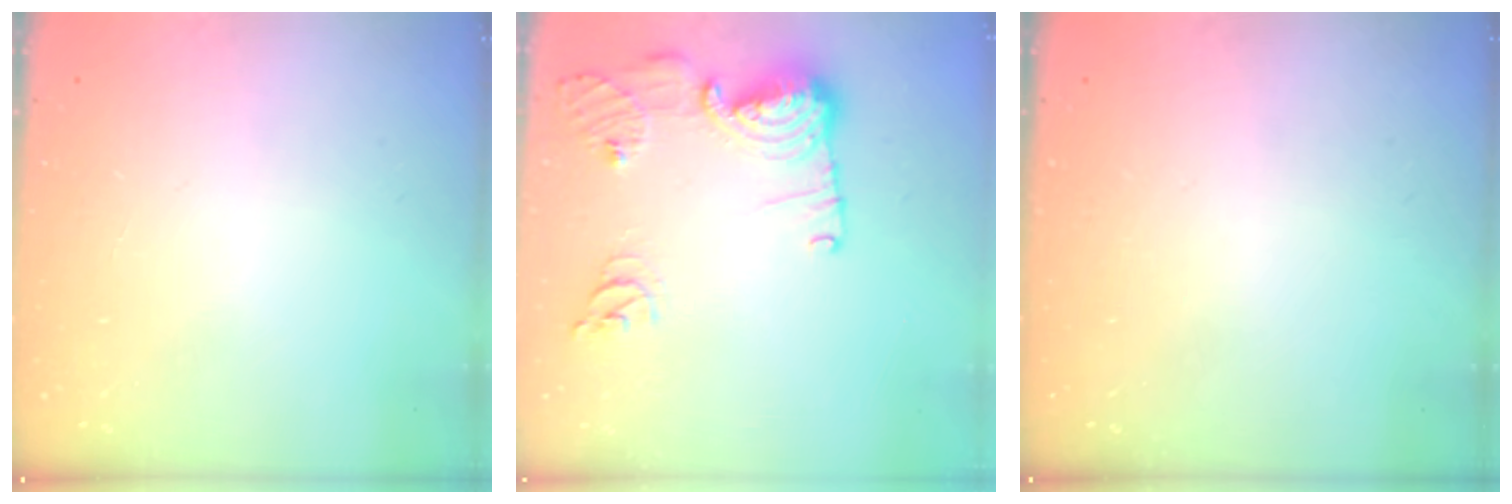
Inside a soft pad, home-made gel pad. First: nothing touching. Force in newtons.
{"total": 15.2, "press": 14.9, "slide": 2.8}
{"total": 0.0}